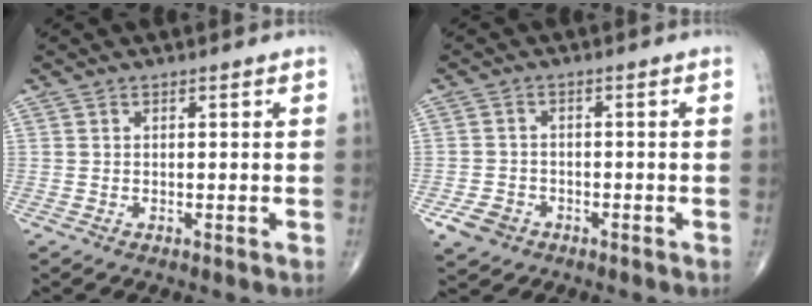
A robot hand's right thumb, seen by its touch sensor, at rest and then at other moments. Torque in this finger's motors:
{"motor_torque": [2.71, 2.21, 0.29, -0.66, 0.00]}